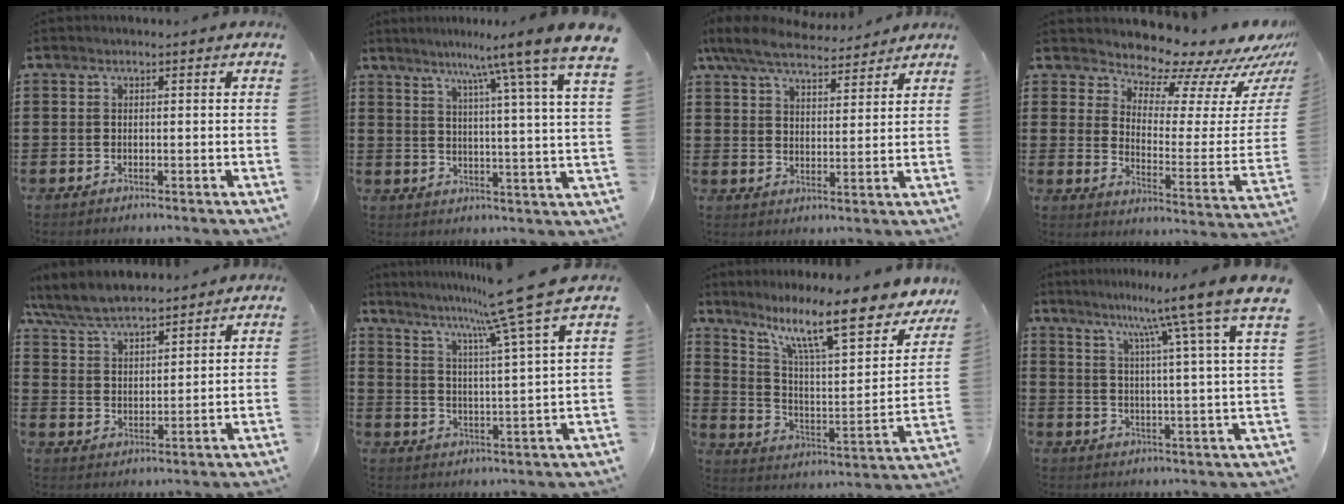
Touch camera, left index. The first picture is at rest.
{"total": 8.1, "force": [6.6, -1.4, 4.4], "torque": [-0.091, -0.048, 0.100]}
{"total": 7.3, "force": [6.4, 1.8, 2.9], "torque": [-0.080, -0.021, 0.117]}
{"total": 9.0, "force": [8.8, 1.3, 1.5], "torque": [-0.034, -0.091, 0.148]}
{"total": 7.1, "force": [6.7, 1.4, 2.1], "torque": [-0.068, -0.021, 0.123]}
{"total": 9.4, "force": [7.6, -2.2, 5.1], "torque": [-0.120, -0.049, 0.116]}
{"total": 13.0, "force": [9.5, 2.2, 8.6], "torque": [-0.167, -0.058, 0.153]}
{"total": 8.9, "force": [7.1, -1.5, 5.1], "torque": [-0.112, -0.044, 0.110]}